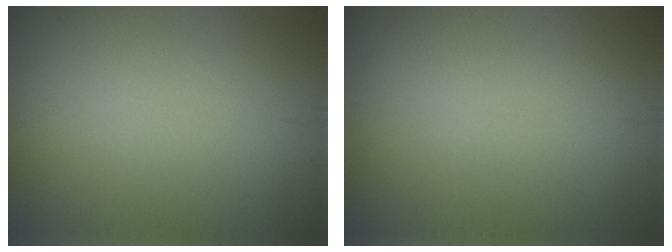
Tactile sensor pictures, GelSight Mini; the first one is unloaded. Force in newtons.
{"total": 0.0}